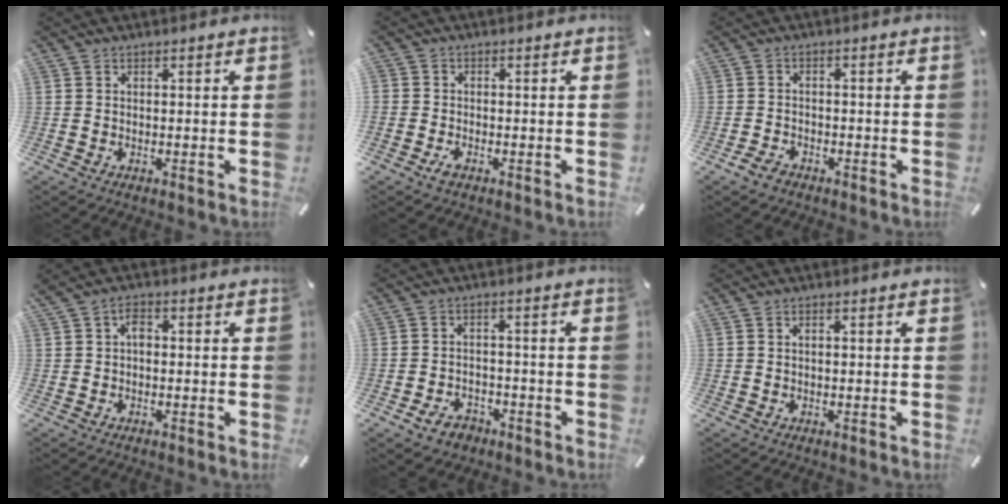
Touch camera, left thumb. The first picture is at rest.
{"total": 3.5, "force": [-1.4, 3.2, 0.4], "torque": [0.004, 0.010, -0.027]}
{"total": 2.9, "force": [-2.1, 1.7, 1.0], "torque": [-0.032, 0.008, -0.045]}
{"total": 2.5, "force": [-0.1, 1.6, 1.9], "torque": [-0.039, 0.009, -0.004]}
{"total": 5.5, "force": [-3.2, 3.9, 2.1], "torque": [-0.041, 0.018, -0.059]}
{"total": 0.7, "force": [0.0, 0.3, 0.6], "torque": [-0.012, 0.002, -0.001]}